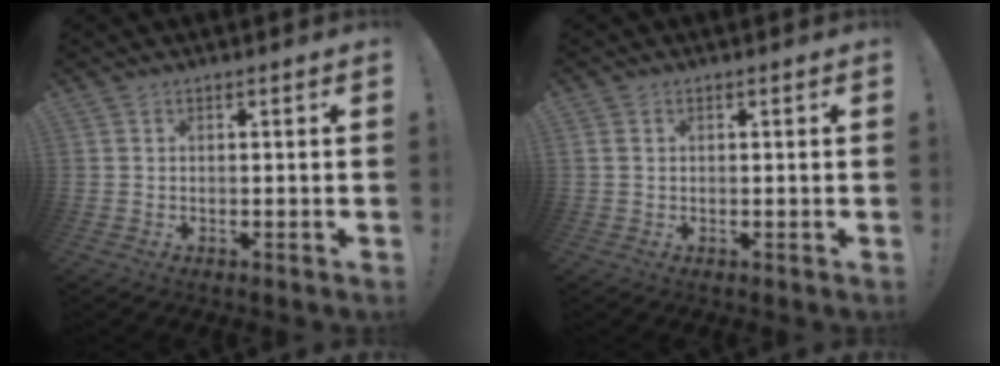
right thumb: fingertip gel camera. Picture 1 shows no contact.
{"total": 1.0, "force": [0.5, 0.8, 0.4], "torque": [-0.011, 0.004, 0.010]}